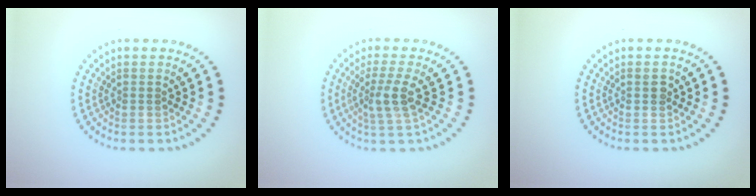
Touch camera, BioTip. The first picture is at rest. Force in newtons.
{"total": 2.6, "press": 2.1, "slide": 1.5}
{"total": 1.2, "press": 1.2, "slide": 0.3}